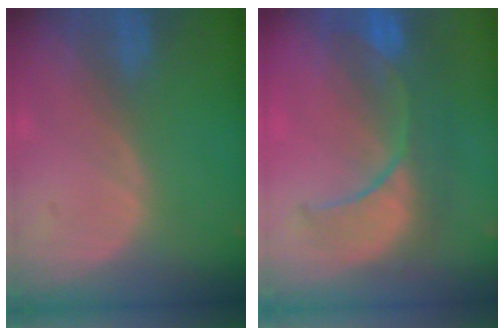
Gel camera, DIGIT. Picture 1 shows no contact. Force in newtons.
{"total": 10.1, "press": 8.9, "slide": 4.7}